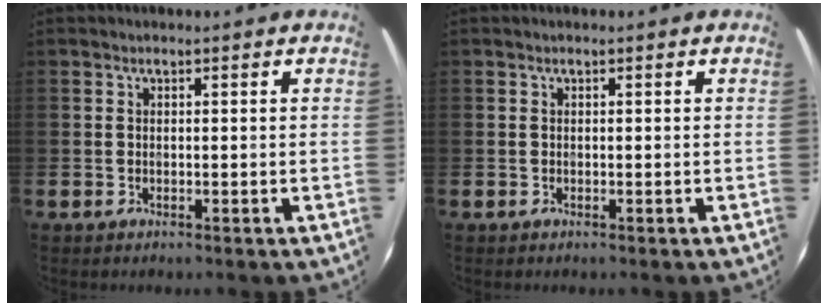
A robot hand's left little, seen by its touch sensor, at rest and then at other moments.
{"total": 0.0}